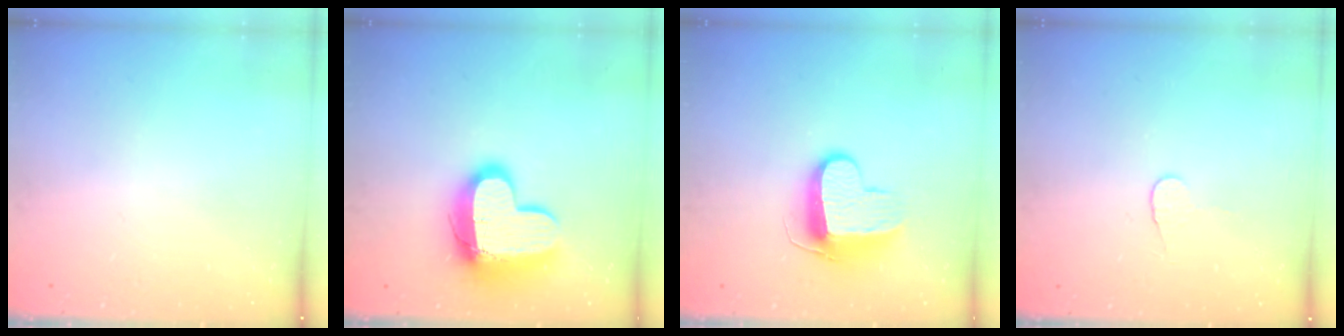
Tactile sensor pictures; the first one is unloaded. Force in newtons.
{"total": 15.2, "press": 15.2, "slide": 1.4}
{"total": 11.2, "press": 11.2, "slide": 0.8}
{"total": 3.9, "press": 3.9, "slide": 0.4}